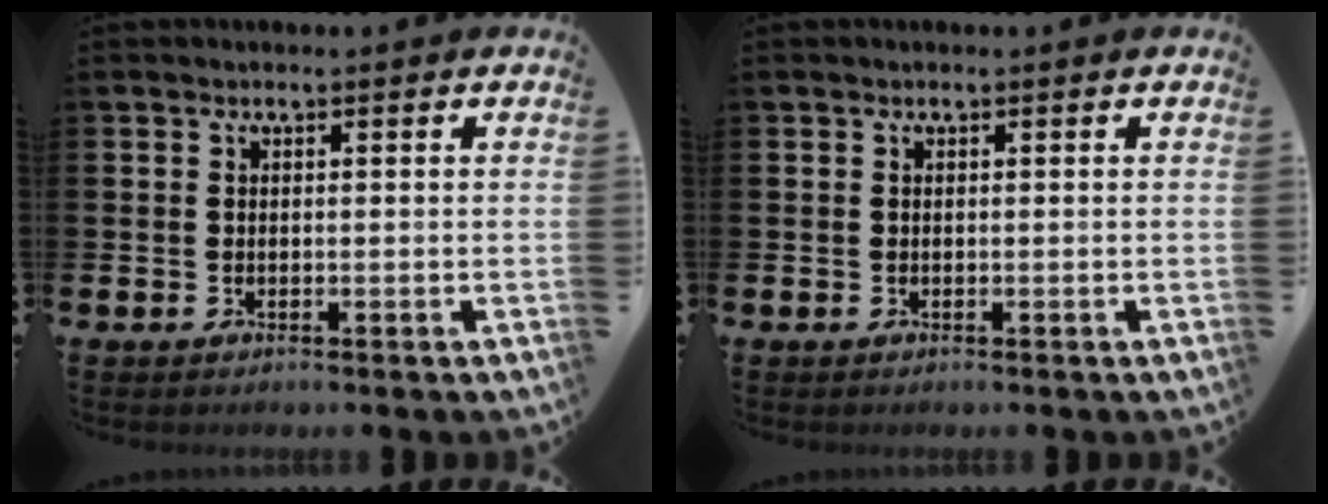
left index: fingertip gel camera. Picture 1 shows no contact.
{"total": 0.0}